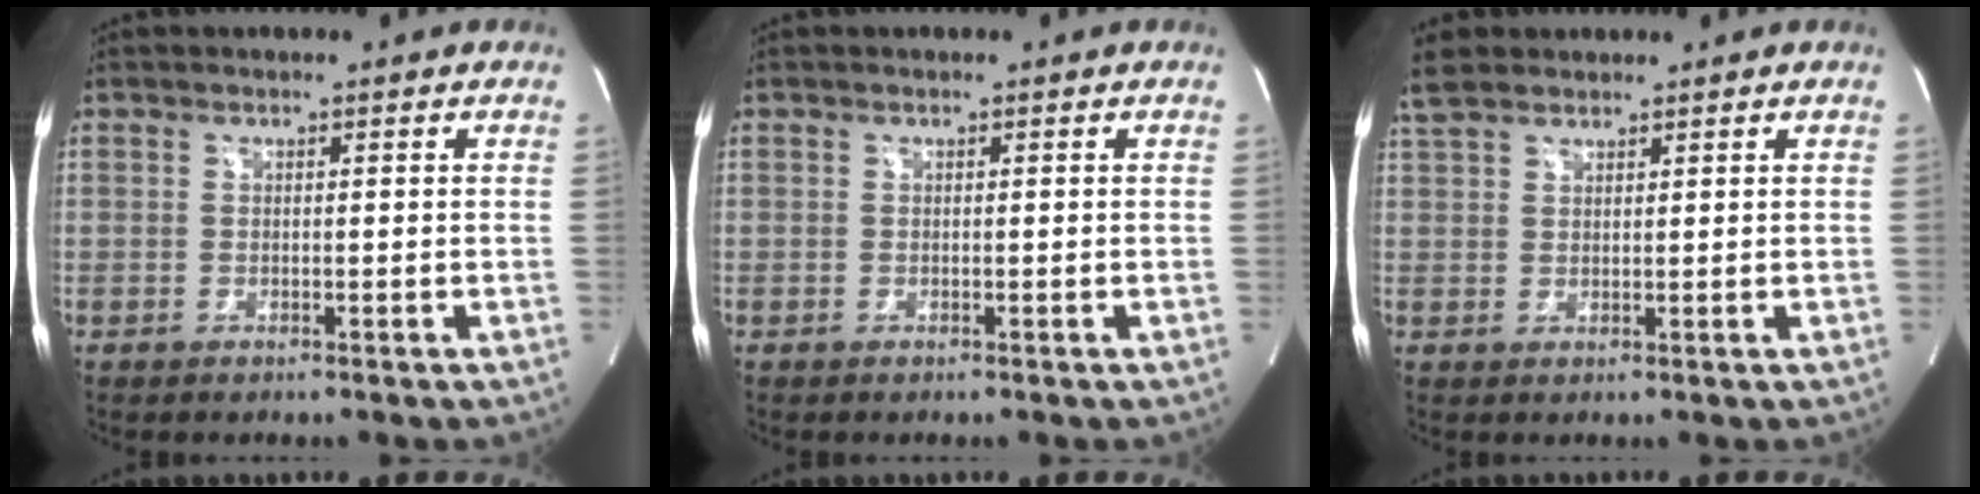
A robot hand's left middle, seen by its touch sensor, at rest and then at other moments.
{"total": 0.0}
{"total": 4.5, "force": [3.7, 1.9, 1.7], "torque": [-0.047, 0.019, 0.077]}